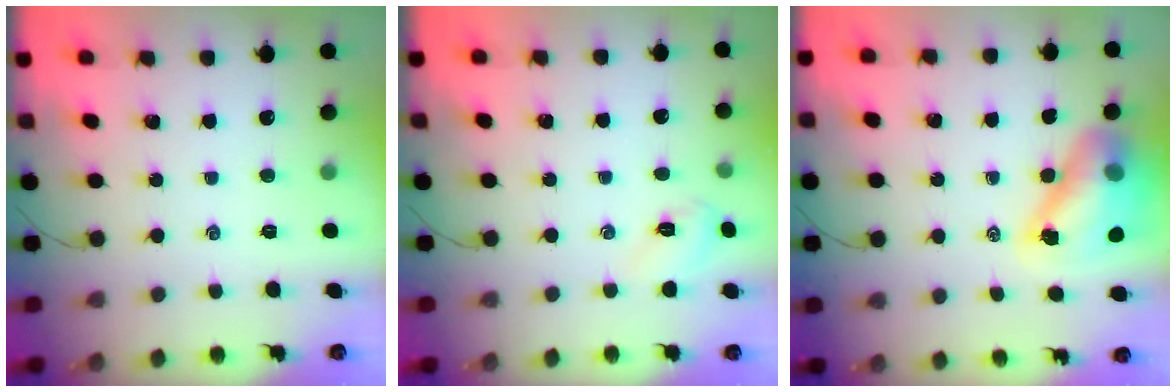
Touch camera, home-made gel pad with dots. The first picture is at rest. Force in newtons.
{"total": 3.6, "press": 3.5, "slide": 1.0}
{"total": 14.0, "press": 13.4, "slide": 3.9}